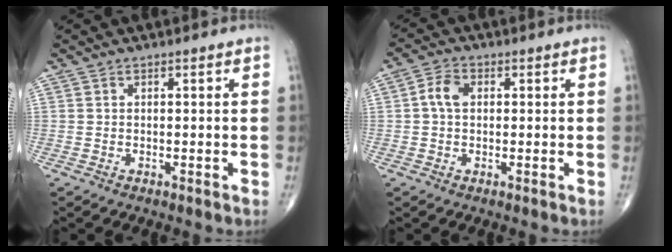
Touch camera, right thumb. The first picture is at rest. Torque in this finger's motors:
{"motor_torque": [-0.14, 0.18, 0.15, -0.12, 0.13]}